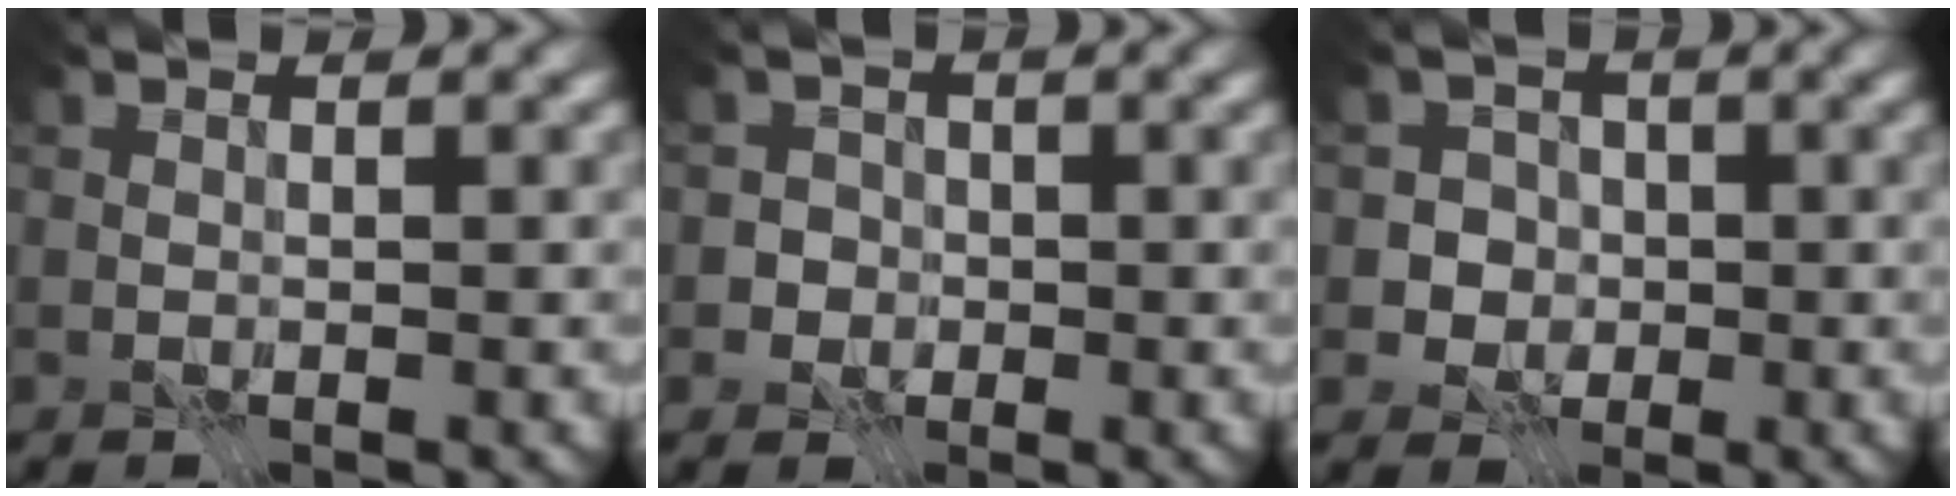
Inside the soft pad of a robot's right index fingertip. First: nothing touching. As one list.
[{"total": 2.2, "force": [-0.7, 2.0, 0.3], "torque": [0.018, 0.005, -0.022]}, {"total": 2.9, "force": [-0.6, 2.8, 0.7], "torque": [0.010, 0.003, -0.024]}]